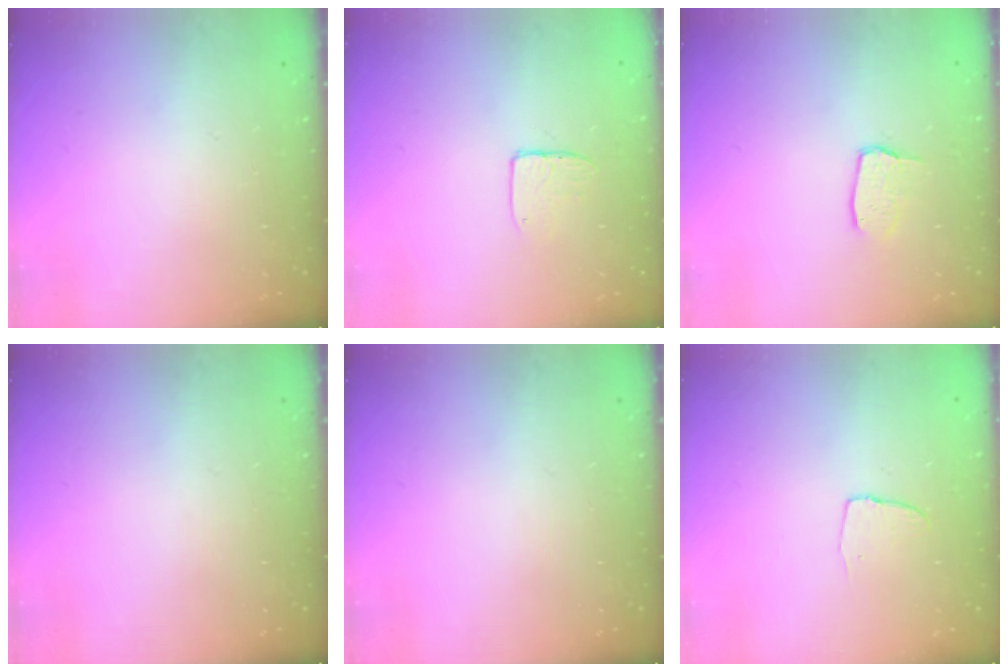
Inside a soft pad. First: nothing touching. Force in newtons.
{"total": 5.4, "press": 5.4, "slide": 0.4}
{"total": 3.0, "press": 3.0, "slide": 0.2}
{"total": 0.0}
{"total": 0.0}
{"total": 4.3, "press": 4.3, "slide": 0.3}